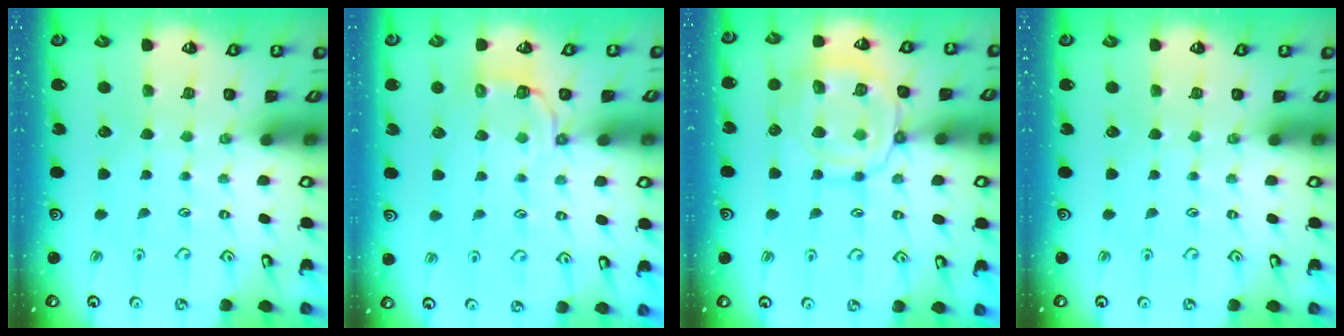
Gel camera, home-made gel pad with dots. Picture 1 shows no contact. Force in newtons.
{"total": 4.0, "press": 3.5, "slide": 1.9}
{"total": 13.7, "press": 13.7, "slide": 1.1}
{"total": 0.0}